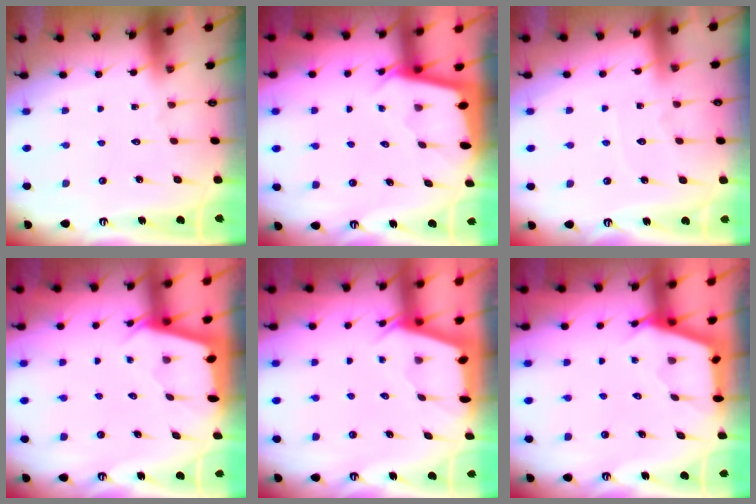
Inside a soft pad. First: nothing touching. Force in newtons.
{"total": 1.7, "press": 1.7, "slide": 0.1}
{"total": 4.4, "press": 4.3, "slide": 0.6}
{"total": 2.2, "press": 2.2, "slide": 0.3}
{"total": 2.1, "press": 2.0, "slide": 0.3}
{"total": 3.0, "press": 3.0, "slide": 0.3}